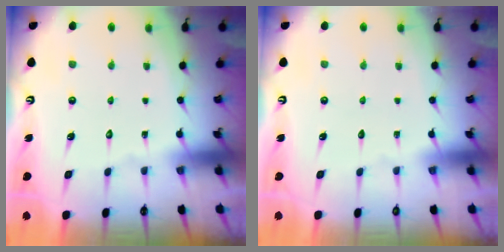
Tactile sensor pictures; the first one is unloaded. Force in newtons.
{"total": 0.0}